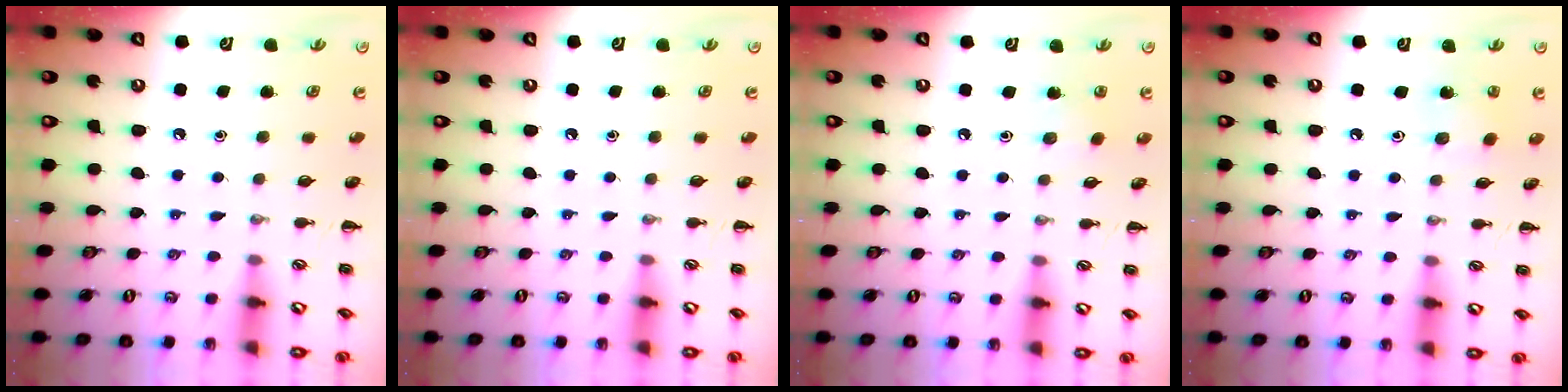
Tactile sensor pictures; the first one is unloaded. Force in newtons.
{"total": 0.0}
{"total": 2.3, "press": 2.2, "slide": 0.8}
{"total": 2.5, "press": 2.4, "slide": 0.8}